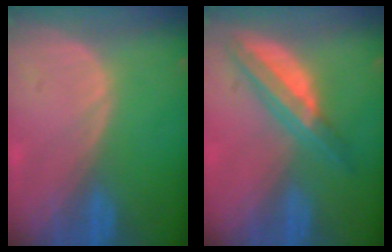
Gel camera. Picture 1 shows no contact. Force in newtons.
{"total": 6.8, "press": 5.6, "slide": 3.8}